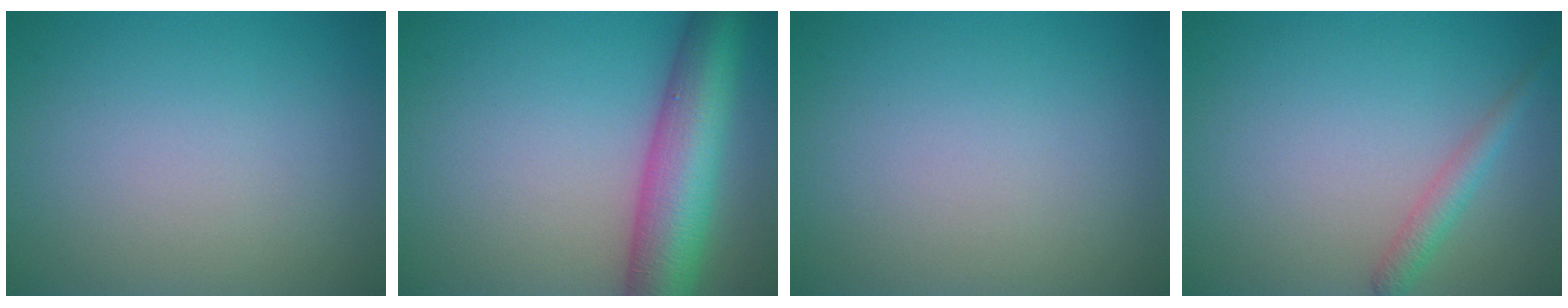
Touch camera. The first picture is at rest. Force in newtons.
{"total": 9.2, "press": 9.2, "slide": 0.4}
{"total": 0.0}
{"total": 1.9, "press": 1.9, "slide": 0.1}